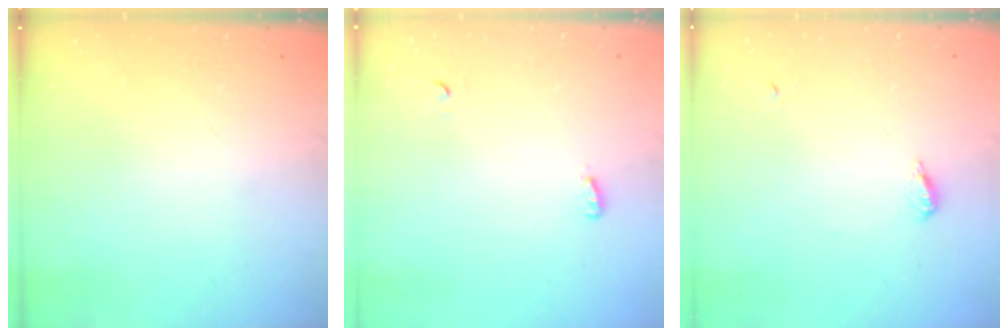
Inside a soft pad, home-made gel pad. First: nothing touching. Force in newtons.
{"total": 2.8, "press": 2.7, "slide": 0.6}
{"total": 3.1, "press": 3.0, "slide": 0.7}